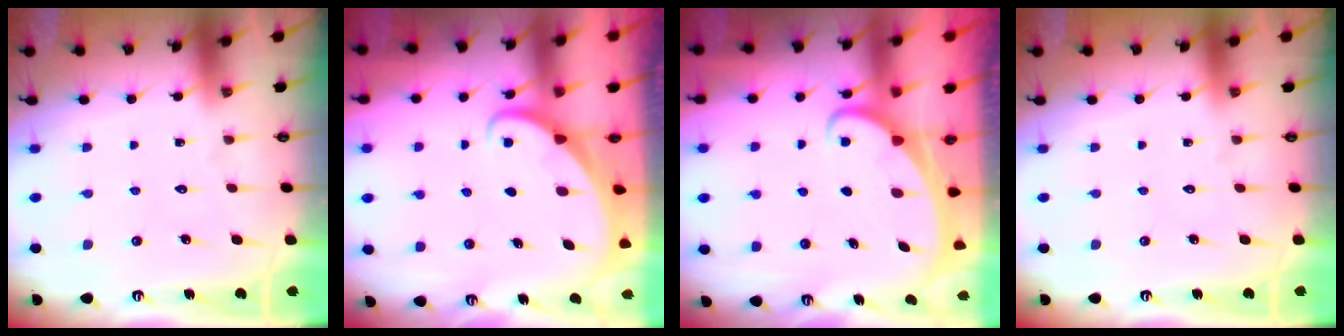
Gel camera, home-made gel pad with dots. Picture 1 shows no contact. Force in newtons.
{"total": 1.9, "press": 1.9, "slide": 0.2}
{"total": 1.9, "press": 1.9, "slide": 0.3}
{"total": 0.0}